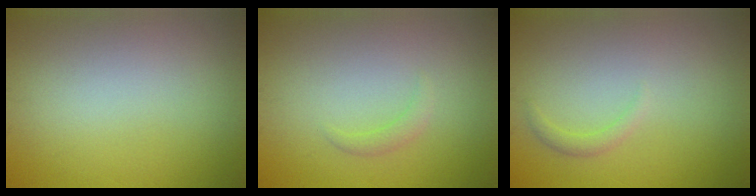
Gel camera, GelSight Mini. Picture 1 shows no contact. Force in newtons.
{"total": 0.9, "press": 0.9, "slide": 0.0}
{"total": 1.0, "press": 1.0, "slide": 0.0}